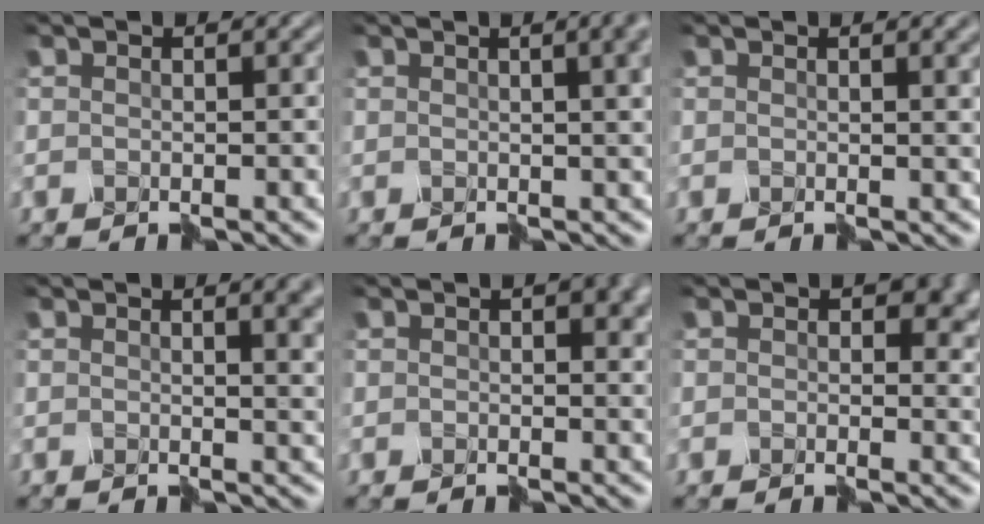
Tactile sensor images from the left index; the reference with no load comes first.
{"total": 9.7, "force": [2.8, 5.2, 7.7], "torque": [-0.050, 0.034, 0.021]}
{"total": 3.8, "force": [1.6, 1.5, 3.1], "torque": [-0.018, 0.005, 0.022]}
{"total": 6.2, "force": [2.2, 3.0, 5.0], "torque": [-0.017, 0.009, 0.029]}
{"total": 4.8, "force": [1.3, 2.6, 3.8], "torque": [-0.026, 0.010, 0.016]}
{"total": 5.8, "force": [1.2, 4.0, 4.0], "torque": [-0.033, 0.002, 0.016]}